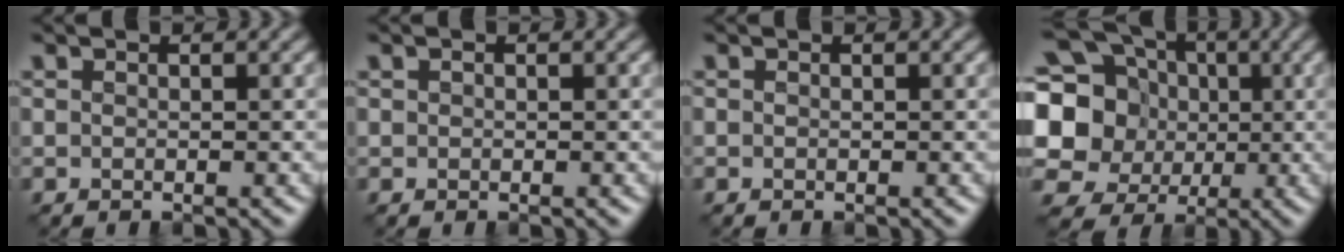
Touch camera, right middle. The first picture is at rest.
{"total": 0.0}
{"total": 0.0}
{"total": 15.3, "force": [2.0, 14.0, 6.0], "torque": [-0.189, 0.042, 0.001]}